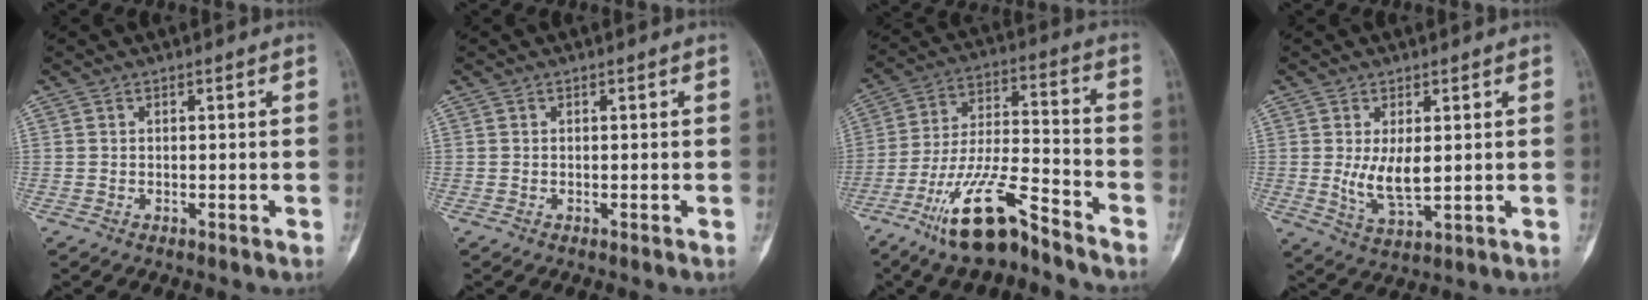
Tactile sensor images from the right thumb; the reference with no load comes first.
{"total": 0.0}
{"total": 15.9, "force": [-11.0, 3.9, 10.8], "torque": [-0.209, 0.069, -0.201]}
{"total": 6.5, "force": [0.6, 2.8, 5.8], "torque": [-0.106, -0.019, 0.021]}